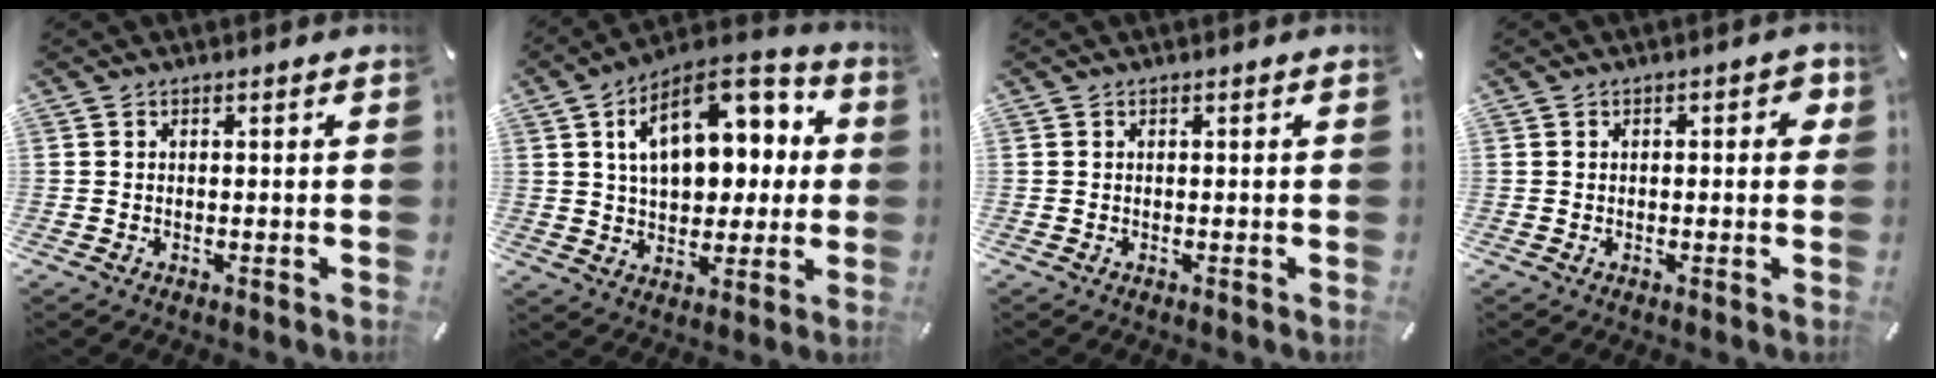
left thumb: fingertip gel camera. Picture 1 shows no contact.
{"total": 18.2, "force": [5.7, 11.5, 12.9], "torque": [-0.201, -0.015, 0.097]}
{"total": 0.0}
{"total": 3.2, "force": [0.3, 1.5, 2.8], "torque": [-0.037, 0.004, 0.001]}